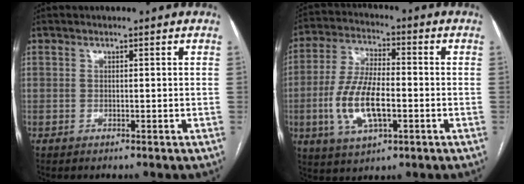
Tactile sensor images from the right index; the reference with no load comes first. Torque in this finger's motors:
{"motor_torque": [0.50, -0.21, 0.38, 0.21]}